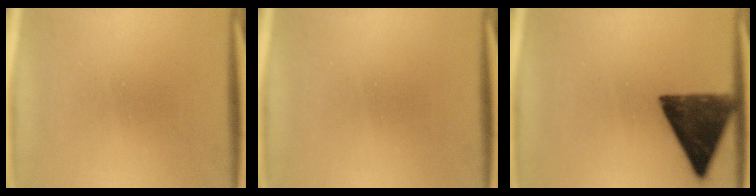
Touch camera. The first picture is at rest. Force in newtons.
{"total": 0.0}
{"total": 13.2}